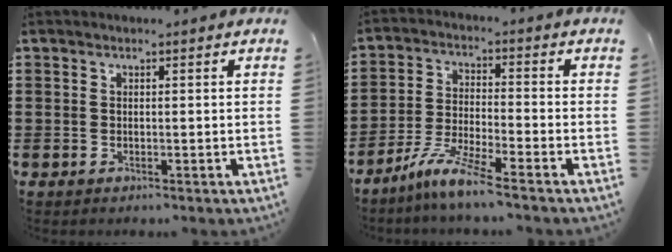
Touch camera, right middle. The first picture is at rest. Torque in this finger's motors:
{"motor_torque": [1.82, -0.32, 0.50, 0.15]}